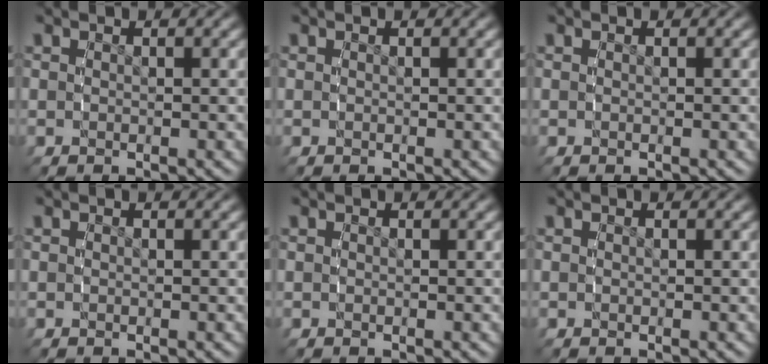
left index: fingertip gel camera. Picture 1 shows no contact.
{"total": 0.0}
{"total": 0.0}
{"total": 0.0}
{"total": 0.0}
{"total": 0.0}